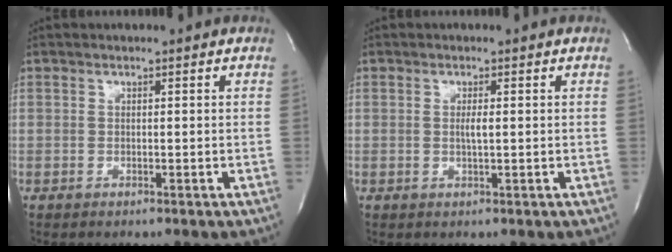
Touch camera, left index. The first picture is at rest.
{"total": 1.5, "force": [0.0, 0.1, 1.5], "torque": [-0.030, 0.000, 0.002]}